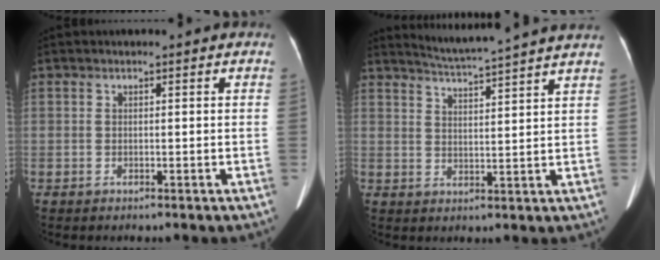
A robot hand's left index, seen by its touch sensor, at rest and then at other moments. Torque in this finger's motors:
{"motor_torque": [0.13, -0.13, -0.03, 0.00]}